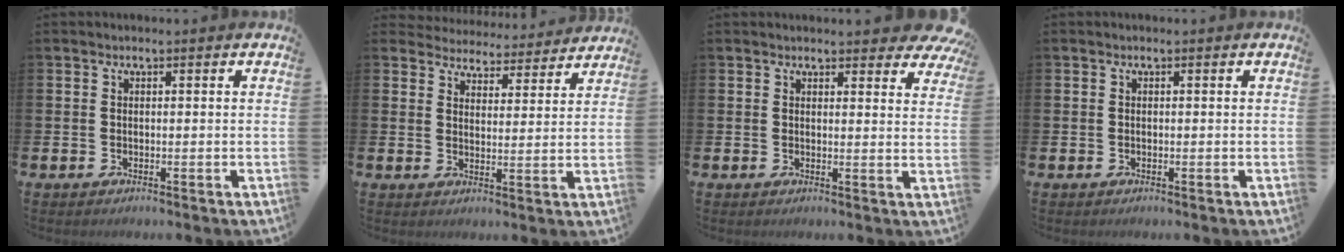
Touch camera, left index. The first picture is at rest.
{"total": 4.7, "force": [4.6, 1.0, -0.3], "torque": [-0.009, -0.045, 0.077]}
{"total": 2.9, "force": [2.8, 0.9, 0.5], "torque": [0.005, -0.017, 0.045]}
{"total": 0.0}